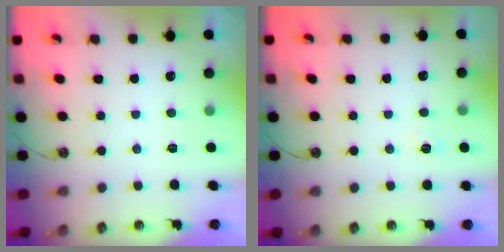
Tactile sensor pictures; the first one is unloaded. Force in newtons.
{"total": 2.3, "press": 2.3, "slide": 0.3}